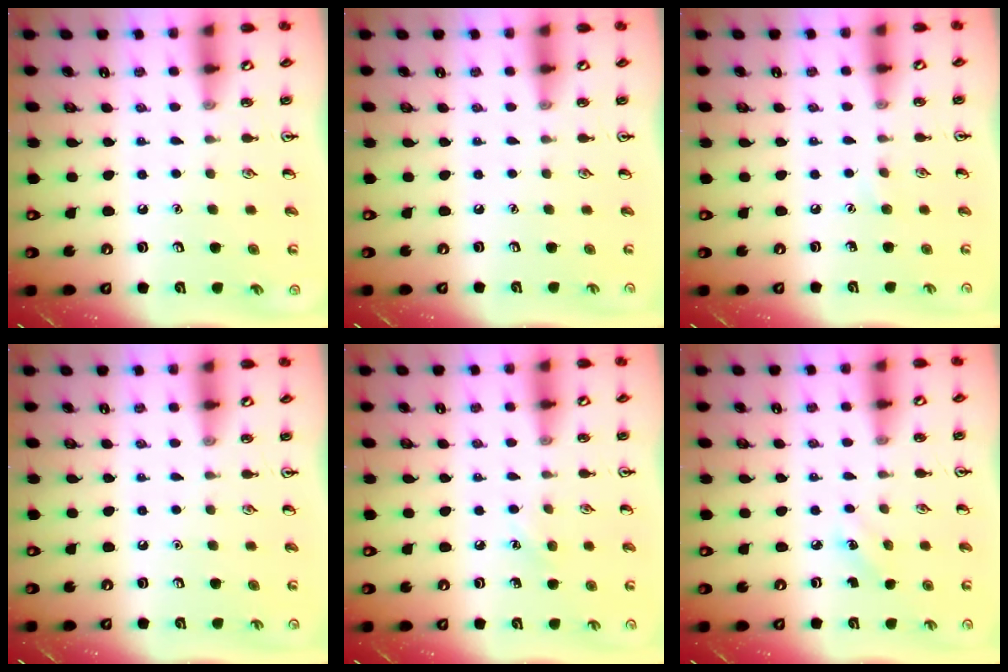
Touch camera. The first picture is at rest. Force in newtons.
{"total": 0.0}
{"total": 3.6, "press": 3.5, "slide": 1.0}
{"total": 0.0}
{"total": 4.7, "press": 4.5, "slide": 1.4}
{"total": 2.3, "press": 2.2, "slide": 0.8}